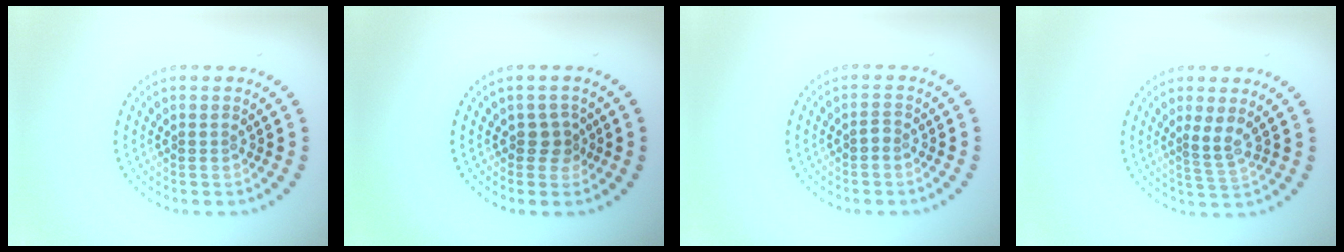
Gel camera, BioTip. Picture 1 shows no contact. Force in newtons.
{"total": 1.6, "press": 1.4, "slide": 0.9}
{"total": 0.6, "press": 0.5, "slide": 0.2}
{"total": 1.9, "press": 1.3, "slide": 1.4}